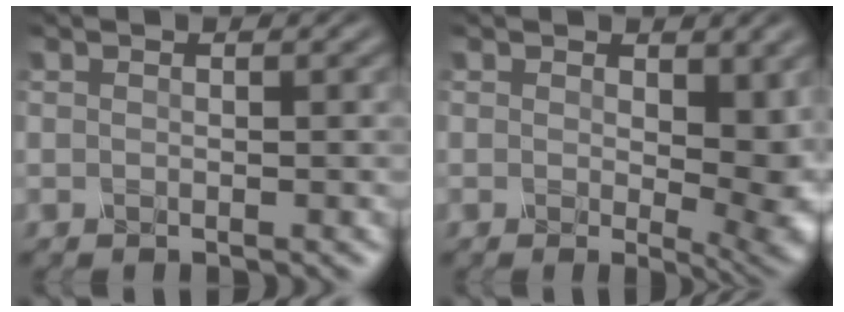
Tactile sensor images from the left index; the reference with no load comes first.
{"total": 6.8, "force": [0.8, 3.4, 5.9], "torque": [-0.074, -0.012, 0.014]}